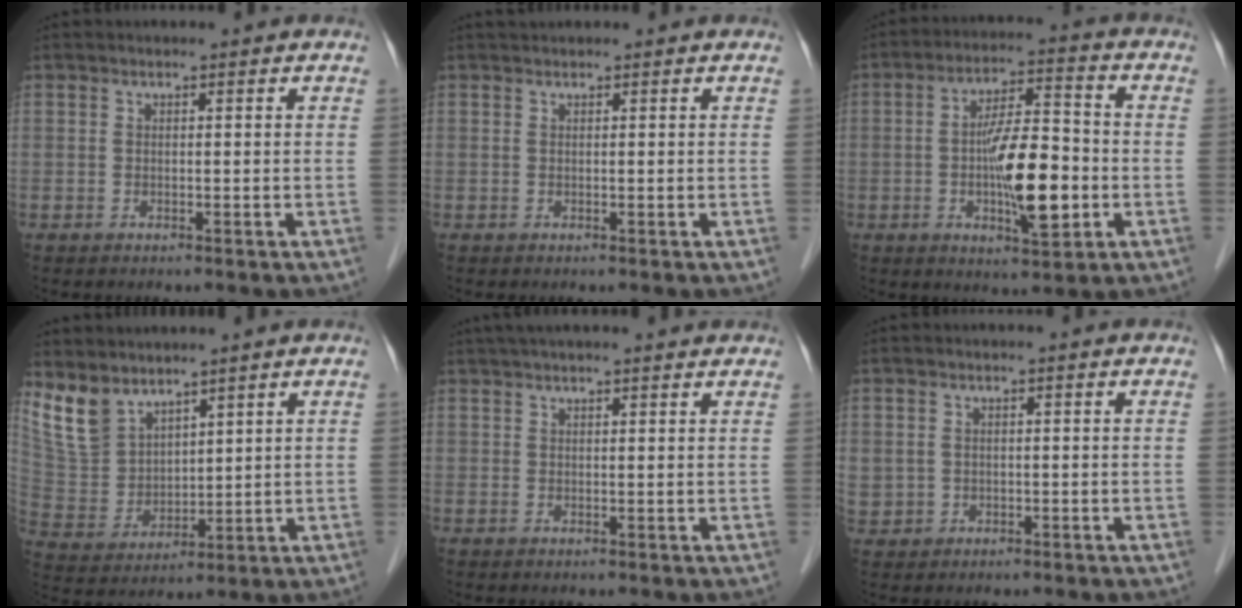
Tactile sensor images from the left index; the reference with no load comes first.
{"total": 1.2, "force": [1.2, 0.2, 0.4], "torque": [-0.012, 0.018, 0.023]}
{"total": 11.5, "force": [-2.2, 2.7, 10.9], "torque": [-0.193, 0.004, -0.034]}
{"total": 8.4, "force": [6.8, 4.2, 2.5], "torque": [-0.069, 0.007, 0.161]}
{"total": 10.9, "force": [9.6, 1.0, 4.9], "torque": [-0.075, 0.038, 0.125]}
{"total": 2.6, "force": [0.0, 2.5, 0.7], "torque": [-0.020, 0.004, 0.013]}